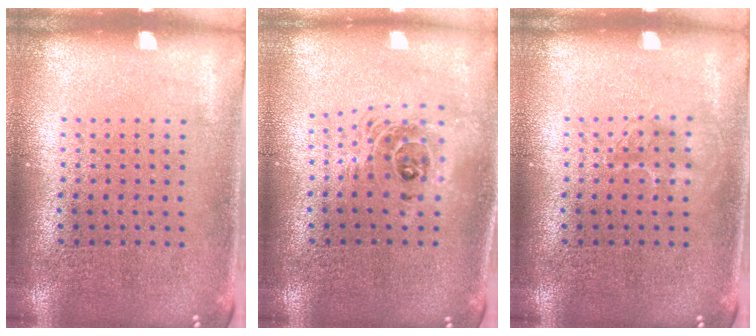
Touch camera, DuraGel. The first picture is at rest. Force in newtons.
{"total": 1.7, "press": 1.4, "slide": 0.9}
{"total": 1.2, "press": 1.2, "slide": 0.2}